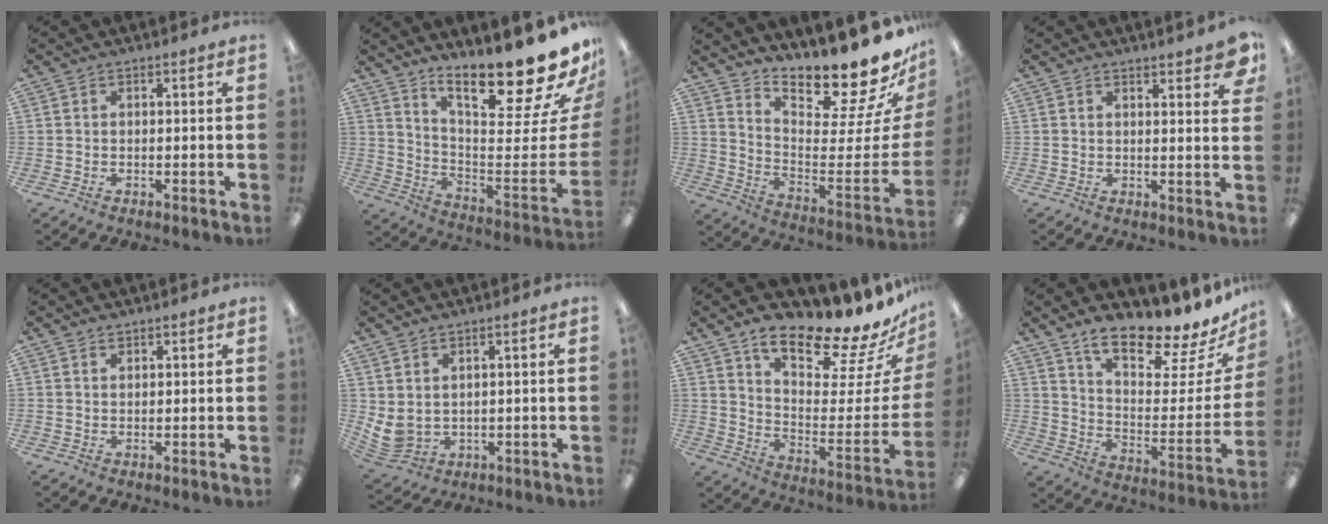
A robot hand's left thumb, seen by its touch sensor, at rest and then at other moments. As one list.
[{"total": 22.2, "force": [17.1, 3.9, 13.6], "torque": [-0.178, -0.143, 0.271]}, {"total": 16.2, "force": [15.2, 1.6, 5.4], "torque": [-0.051, -0.158, 0.241]}, {"total": 4.4, "force": [3.7, 0.8, 2.2], "torque": [-0.019, -0.024, 0.059]}, {"total": 1.2, "force": [1.2, 0.4, 0.0], "torque": [-0.002, -0.002, 0.023]}, {"total": 4.6, "force": [2.4, 3.0, 2.6], "torque": [-0.073, -0.019, 0.044]}, {"total": 18.6, "force": [16.5, 3.9, 7.8], "torque": [-0.099, -0.146, 0.267]}, {"total": 15.1, "force": [13.0, 3.3, 7.0], "torque": [-0.105, -0.112, 0.219]}]